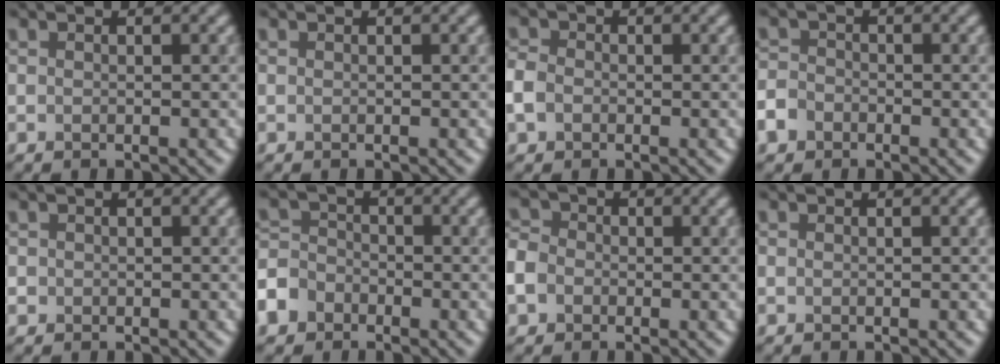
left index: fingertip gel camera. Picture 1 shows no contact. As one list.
[{"total": 0.0}, {"total": 2.2, "force": [-0.7, 1.8, 1.1], "torque": [-0.021, 0.001, -0.023]}, {"total": 2.7, "force": [-1.5, 2.1, 0.9], "torque": [-0.013, -0.005, -0.036]}, {"total": 0.8, "force": [-0.2, 0.8, 0.1], "torque": [0.003, -0.005, -0.007]}, {"total": 5.1, "force": [-3.1, 3.8, 1.5], "torque": [-0.020, -0.008, -0.066]}, {"total": 5.4, "force": [-1.7, 4.5, 2.4], "torque": [-0.059, 0.003, -0.053]}, {"total": 0.0}]